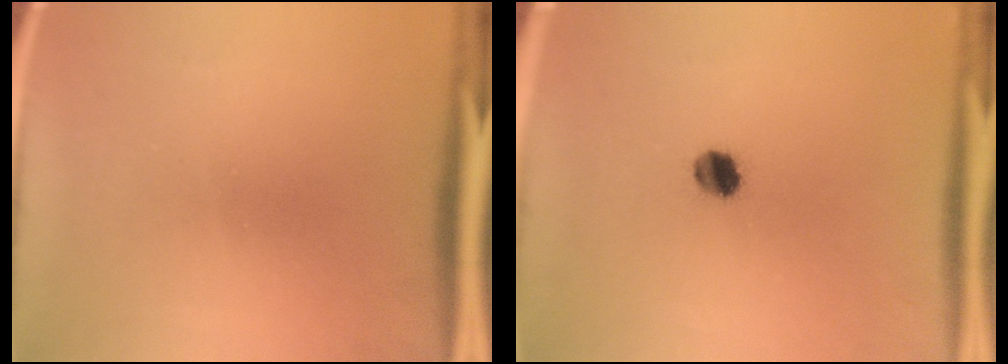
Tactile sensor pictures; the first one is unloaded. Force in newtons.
{"total": 3.9}